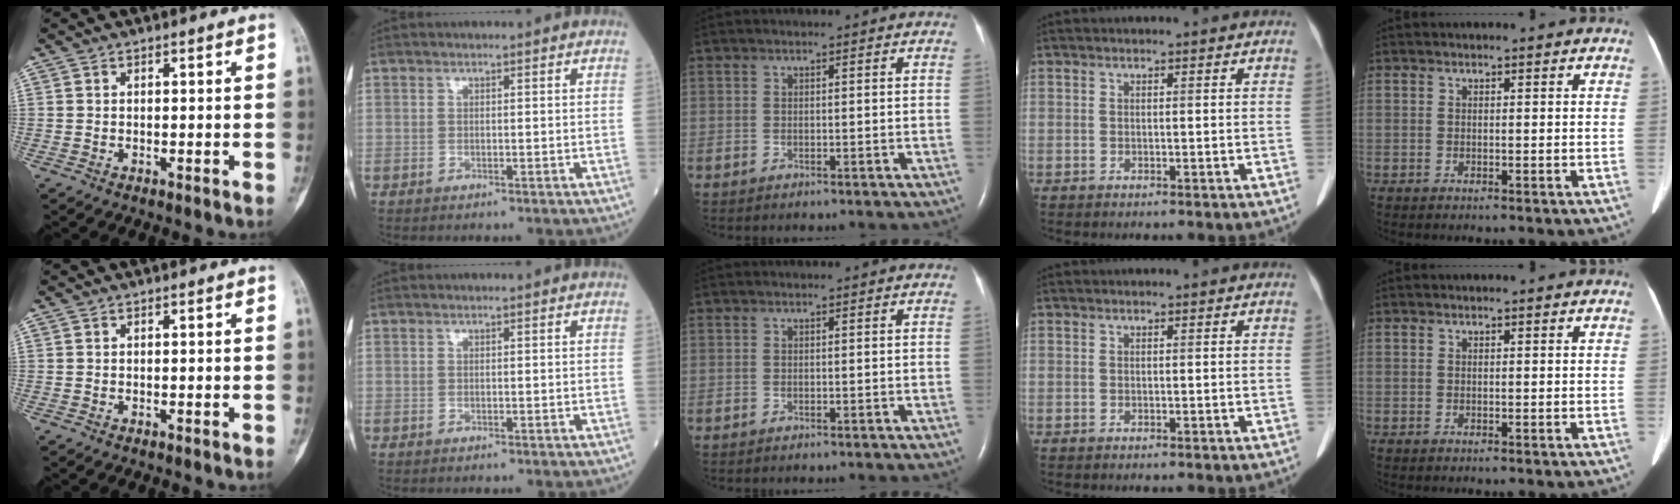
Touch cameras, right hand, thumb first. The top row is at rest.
{}